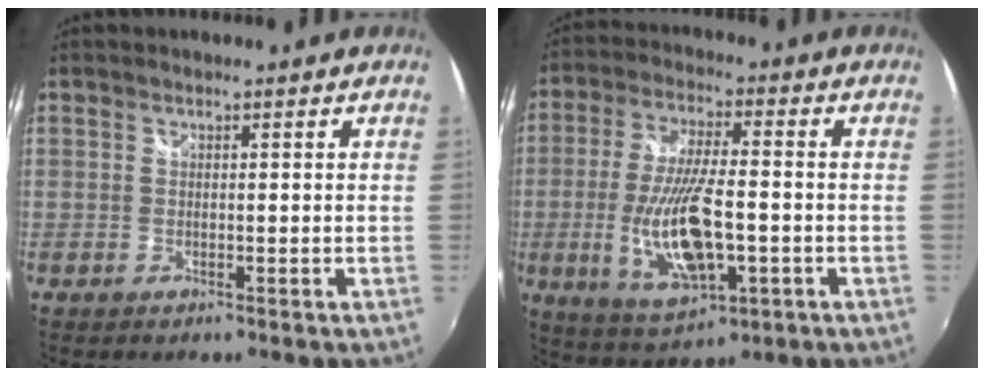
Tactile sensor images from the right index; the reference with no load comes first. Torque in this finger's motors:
{"motor_torque": [2.01, -0.13, 0.81, 0.21]}